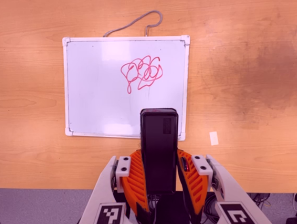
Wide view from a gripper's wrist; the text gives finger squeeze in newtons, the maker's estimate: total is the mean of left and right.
{"total": 4.9, "left": 3.5, "right": 6.3}